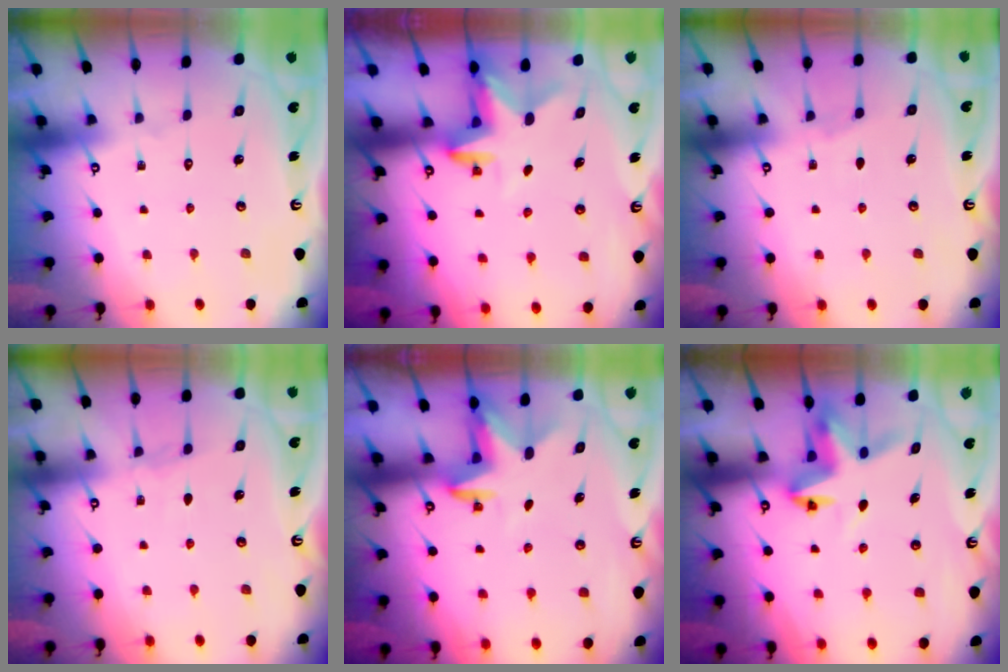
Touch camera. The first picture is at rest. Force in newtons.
{"total": 3.0, "press": 3.0, "slide": 0.3}
{"total": 2.5, "press": 2.5, "slide": 0.4}
{"total": 2.6, "press": 2.6, "slide": 0.4}
{"total": 3.1, "press": 3.0, "slide": 0.7}
{"total": 4.9, "press": 4.9, "slide": 0.3}